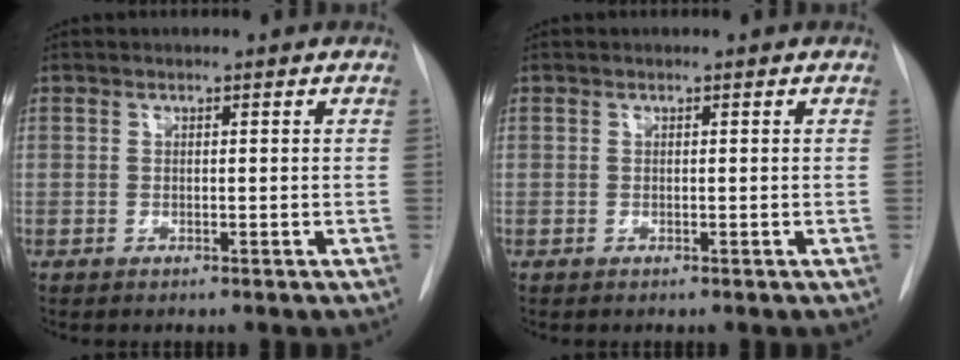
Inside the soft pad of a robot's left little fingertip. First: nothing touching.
{"total": 0.0}